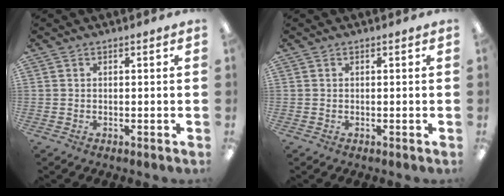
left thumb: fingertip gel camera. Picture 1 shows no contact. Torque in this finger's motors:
{"motor_torque": [-0.03, 0.01, 0.05, -0.04, 0.00]}